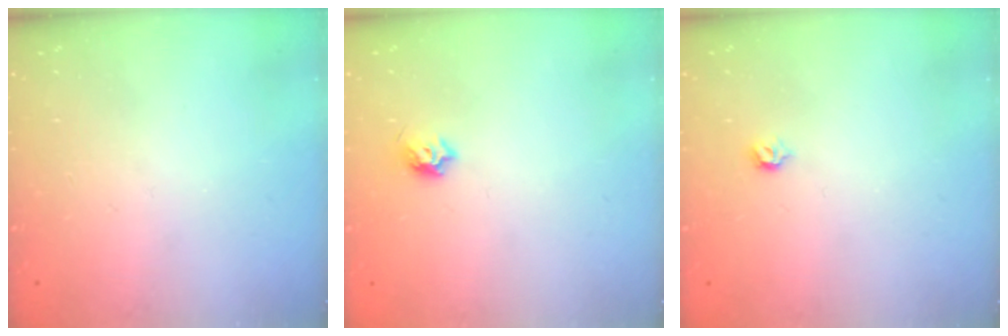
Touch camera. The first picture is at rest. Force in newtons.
{"total": 5.2, "press": 5.1, "slide": 1.0}
{"total": 3.1, "press": 3.0, "slide": 0.8}